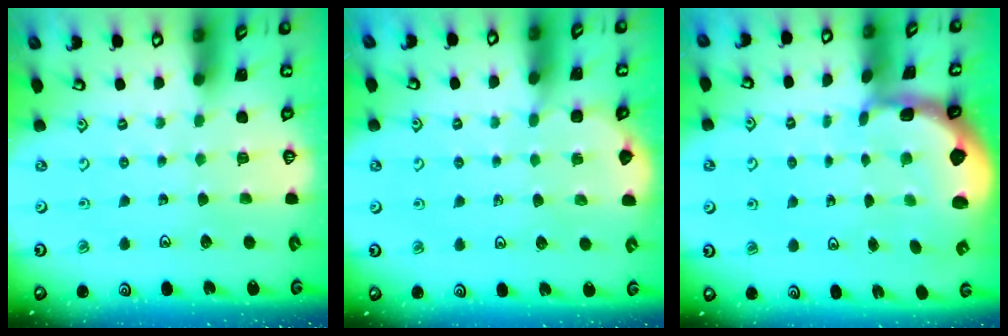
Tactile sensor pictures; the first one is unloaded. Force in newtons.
{"total": 2.3, "press": 2.3, "slide": 0.2}
{"total": 2.3, "press": 1.5, "slide": 1.8}